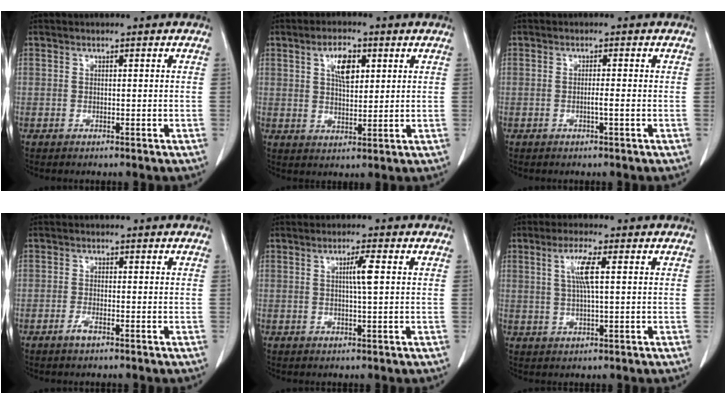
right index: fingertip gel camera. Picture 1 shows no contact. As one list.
[{"total": 5.6, "force": [2.2, 2.3, 4.6], "torque": [-0.085, 0.004, 0.041]}, {"total": 1.4, "force": [-0.3, -0.1, 1.4], "torque": [-0.022, 0.001, -0.004]}, {"total": 1.5, "force": [-1.0, 0.3, 1.2], "torque": [-0.024, 0.000, -0.017]}, {"total": 3.1, "force": [0.7, -0.2, 3.0], "torque": [-0.051, 0.000, 0.013]}, {"total": 5.0, "force": [1.4, 0.2, 4.8], "torque": [-0.096, 0.002, 0.028]}]